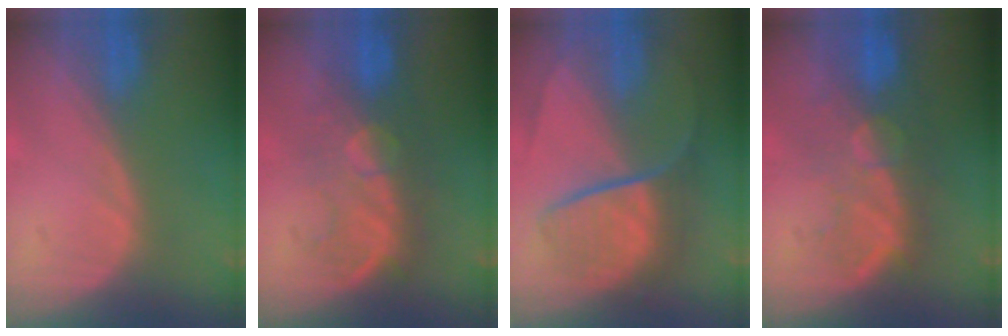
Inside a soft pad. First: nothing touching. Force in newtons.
{"total": 8.4, "press": 8.0, "slide": 2.5}
{"total": 8.9, "press": 7.6, "slide": 4.5}
{"total": 10.0, "press": 8.6, "slide": 5.1}